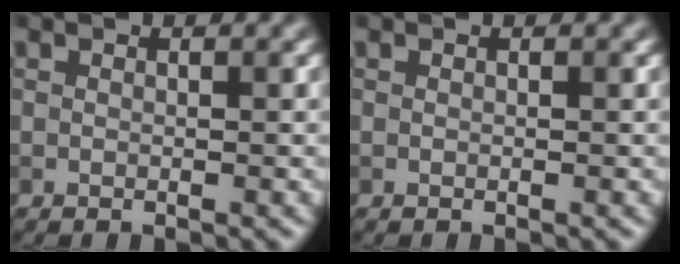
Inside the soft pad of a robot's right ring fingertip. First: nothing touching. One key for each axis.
{"total": 0.0}